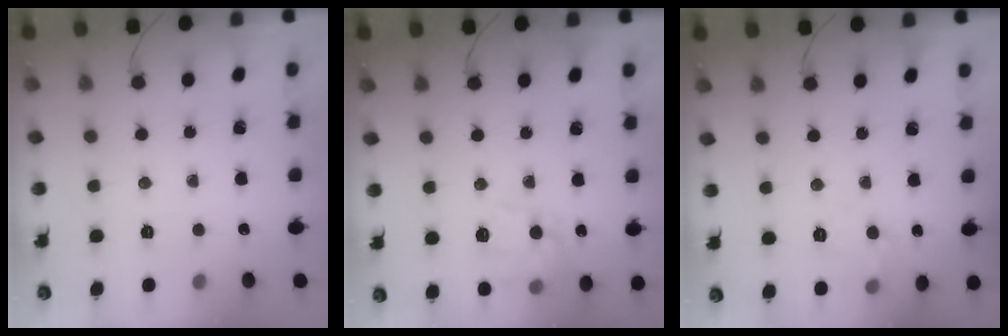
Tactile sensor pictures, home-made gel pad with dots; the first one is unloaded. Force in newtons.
{"total": 12.0, "press": 12.0, "slide": 0.1}
{"total": 5.8, "press": 5.7, "slide": 1.1}